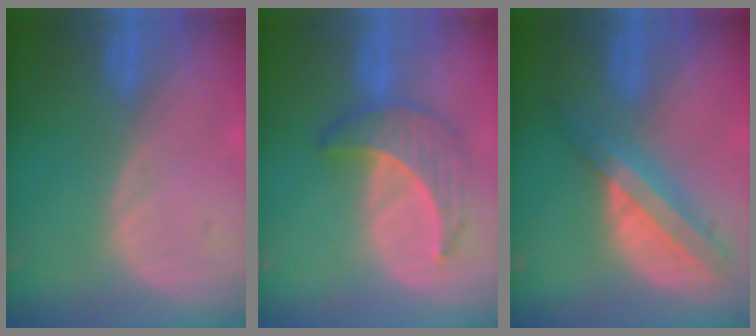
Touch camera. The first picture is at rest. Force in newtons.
{"total": 6.4, "press": 6.3, "slide": 1.1}
{"total": 8.1, "press": 6.8, "slide": 4.3}